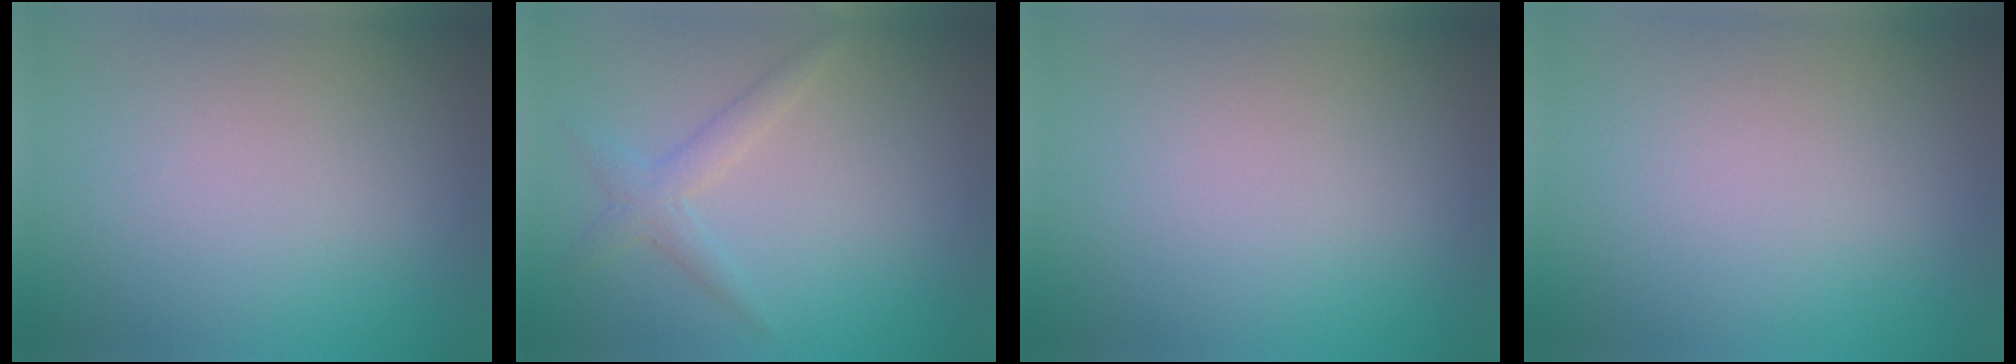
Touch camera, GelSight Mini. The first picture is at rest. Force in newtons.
{"total": 2.0, "press": 2.0, "slide": 0.1}
{"total": 0.0}
{"total": 0.0}